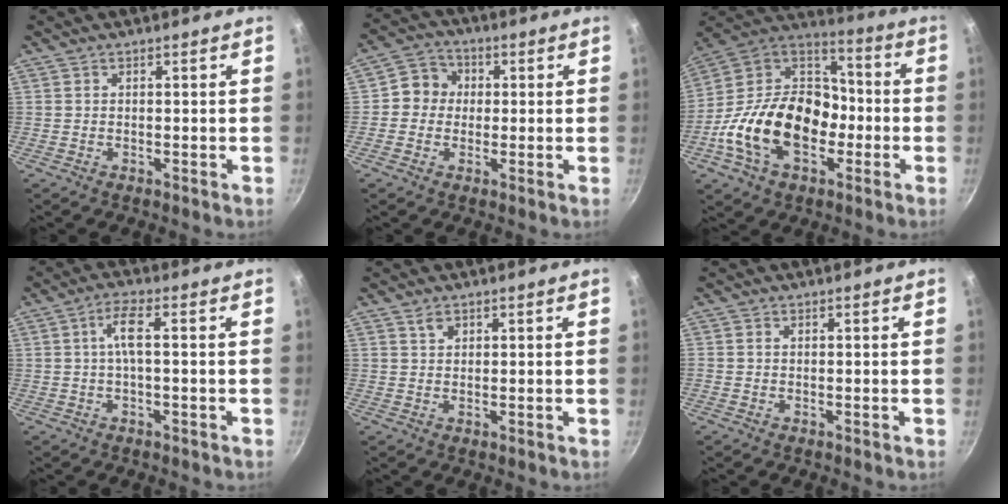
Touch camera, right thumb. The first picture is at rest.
{"total": 6.2, "force": [0.3, 5.8, 2.1], "torque": [0.001, 0.015, -0.013]}
{"total": 23.8, "force": [-6.2, 15.9, 16.5], "torque": [-0.264, 0.060, -0.123]}
{"total": 4.9, "force": [0.1, 0.6, 4.9], "torque": [-0.105, 0.011, 0.003]}
{"total": 1.9, "force": [1.1, 1.2, 0.9], "torque": [-0.011, -0.002, 0.020]}
{"total": 0.6, "force": [0.1, 0.5, 0.3], "torque": [-0.004, 0.004, 0.001]}